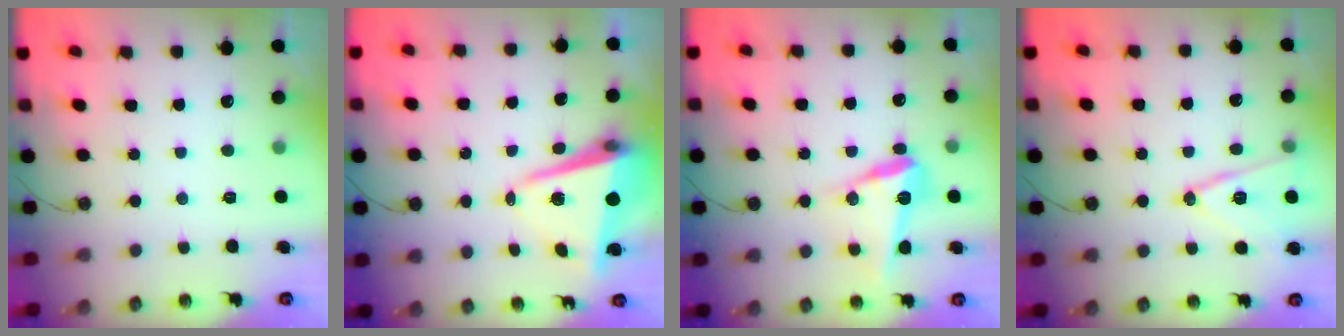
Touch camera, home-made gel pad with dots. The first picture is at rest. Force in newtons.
{"total": 8.9, "press": 8.8, "slide": 0.7}
{"total": 14.5, "press": 14.4, "slide": 1.2}
{"total": 13.4, "press": 13.0, "slide": 3.3}